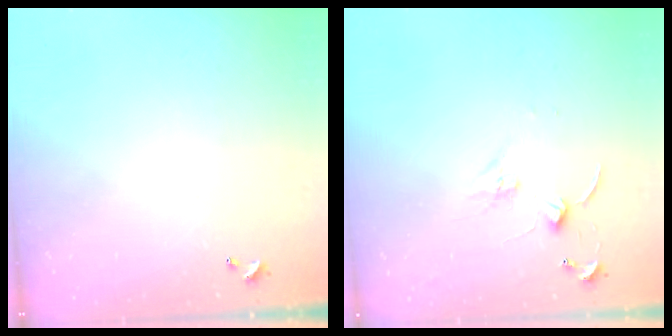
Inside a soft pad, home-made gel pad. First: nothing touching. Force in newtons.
{"total": 0.6, "press": 0.5, "slide": 0.3}